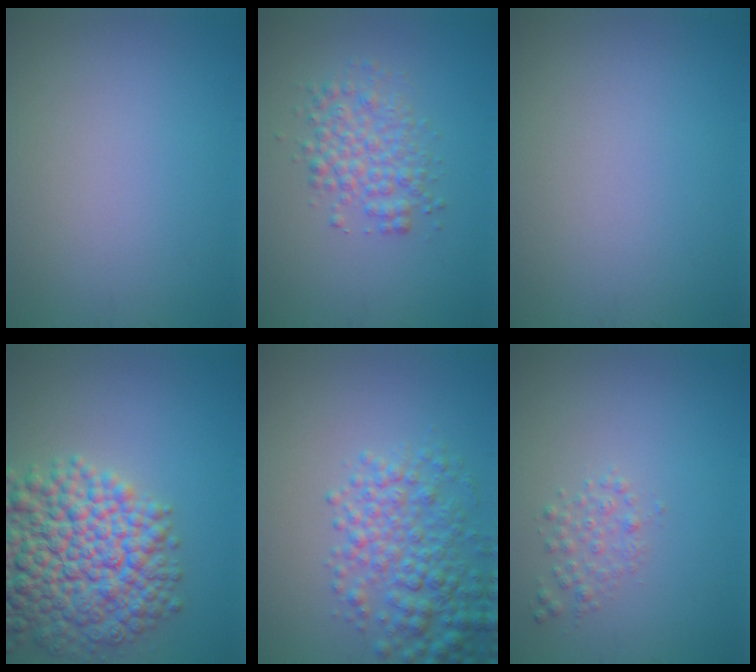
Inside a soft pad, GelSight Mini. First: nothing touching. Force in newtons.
{"total": 3.5, "press": 3.5, "slide": 0.1}
{"total": 0.0}
{"total": 11.1, "press": 11.0, "slide": 0.4}
{"total": 5.3, "press": 5.3, "slide": 0.1}
{"total": 1.5, "press": 1.5, "slide": 0.1}